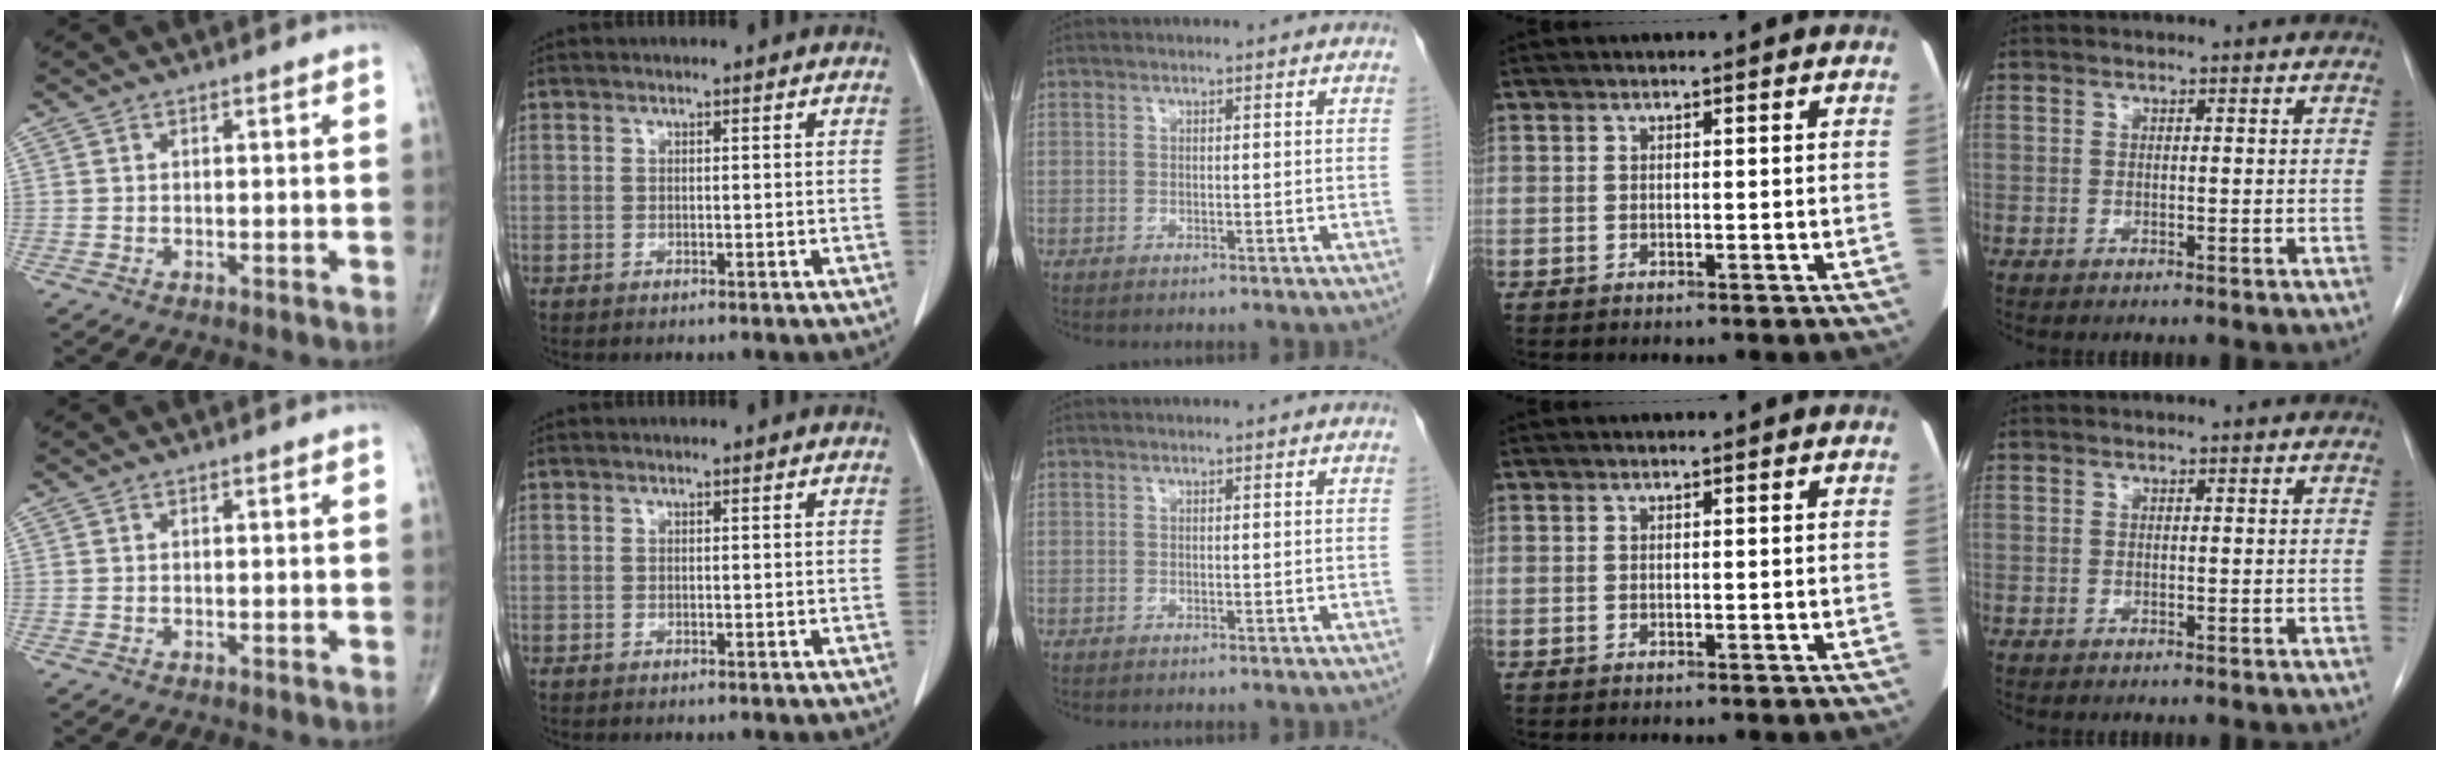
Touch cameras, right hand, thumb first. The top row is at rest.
{}